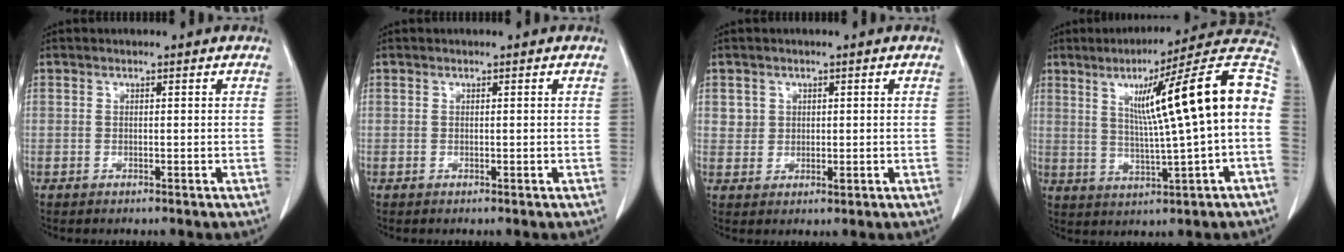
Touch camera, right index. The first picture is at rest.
{"total": 0.0}
{"total": 2.5, "force": [1.2, 2.2, 0.3], "torque": [0.007, -0.006, 0.016]}
{"total": 18.5, "force": [2.7, -0.1, 18.3], "torque": [-0.254, 0.030, 0.034]}